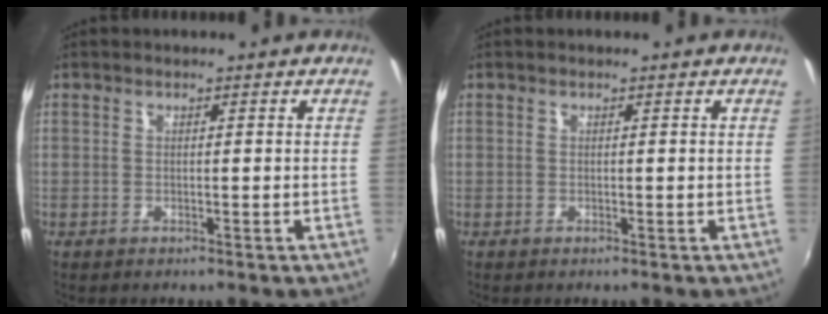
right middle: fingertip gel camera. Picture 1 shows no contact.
{"total": 0.0}